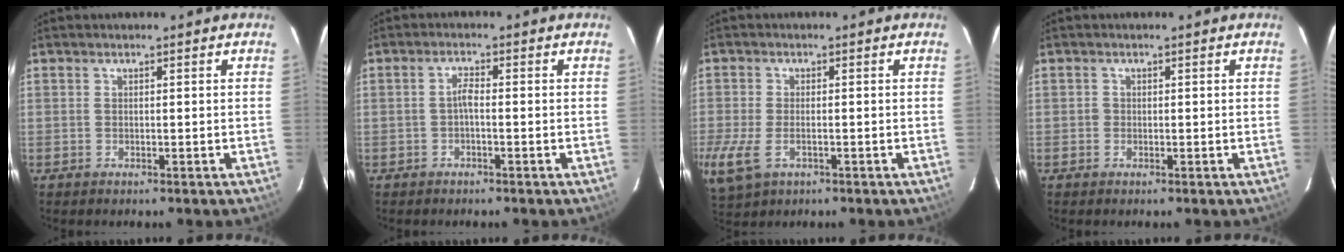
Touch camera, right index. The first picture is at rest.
{"total": 1.7, "force": [-0.7, 0.4, 1.5], "torque": [-0.031, 0.007, -0.015]}
{"total": 9.9, "force": [-3.9, 5.6, 7.2], "torque": [-0.171, -0.028, -0.068]}
{"total": 0.8, "force": [-0.3, 0.7, 0.0], "torque": [0.001, 0.001, -0.005]}